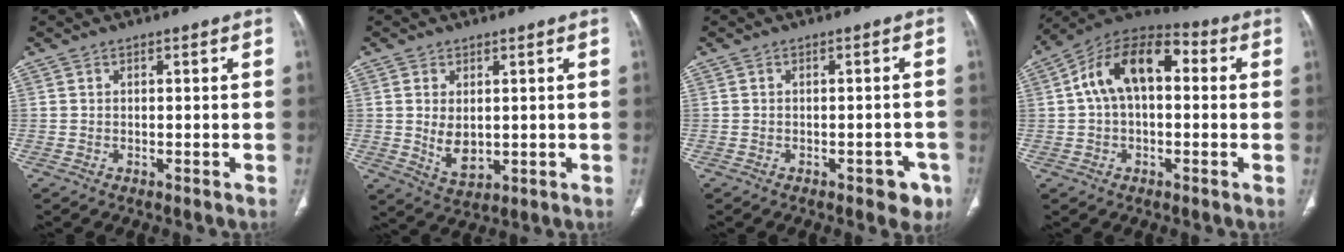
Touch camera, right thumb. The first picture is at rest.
{"total": 5.9, "force": [0.3, 3.7, 4.6], "torque": [-0.070, -0.012, 0.022]}
{"total": 4.5, "force": [-2.4, 2.4, 3.0], "torque": [-0.014, 0.010, -0.026]}
{"total": 14.5, "force": [2.1, 8.5, 11.5], "torque": [-0.182, 0.043, 0.023]}